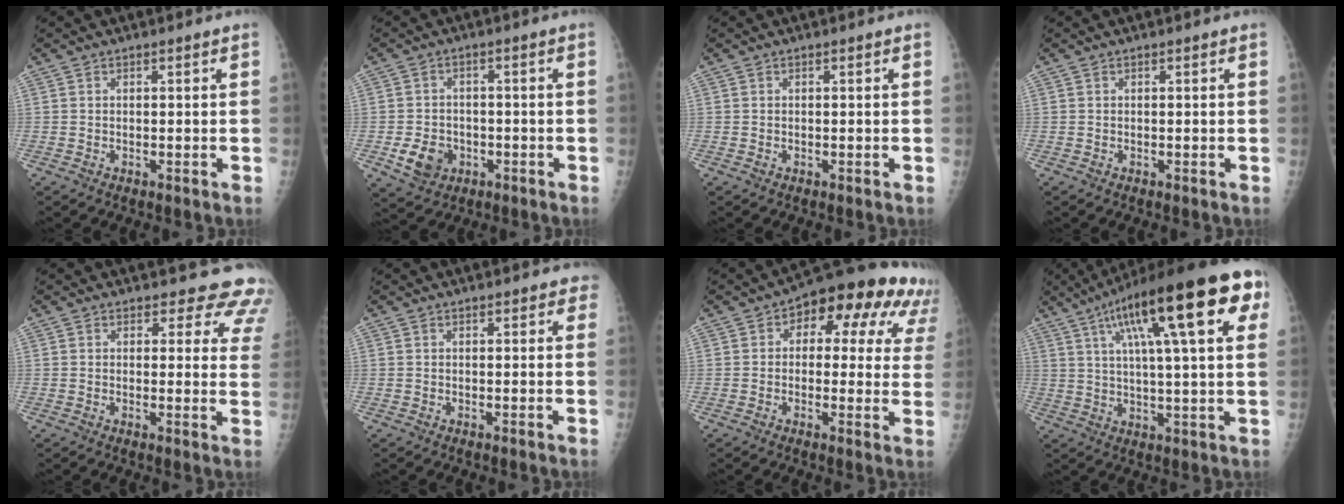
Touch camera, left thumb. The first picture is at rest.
{"total": 5.8, "force": [-2.0, 4.7, 2.7], "torque": [-0.032, 0.008, -0.027]}
{"total": 0.0}
{"total": 0.0}
{"total": 10.7, "force": [9.5, 4.4, 2.1], "torque": [0.035, -0.053, 0.075]}
{"total": 2.1, "force": [1.6, 1.2, 0.6], "torque": [0.022, -0.002, 0.009]}
{"total": 17.7, "force": [7.2, 9.7, 13.0], "torque": [-0.110, 0.017, 0.076]}
{"total": 25.2, "force": [10.3, 6.2, 22.1], "torque": [-0.324, 0.019, 0.151]}